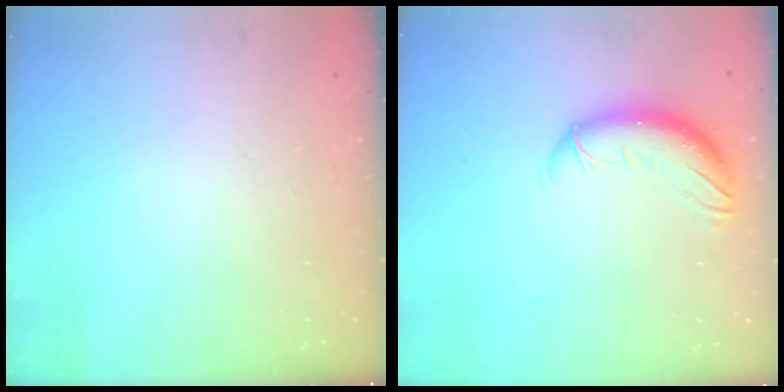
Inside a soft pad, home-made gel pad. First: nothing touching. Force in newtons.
{"total": 10.6, "press": 10.4, "slide": 2.0}